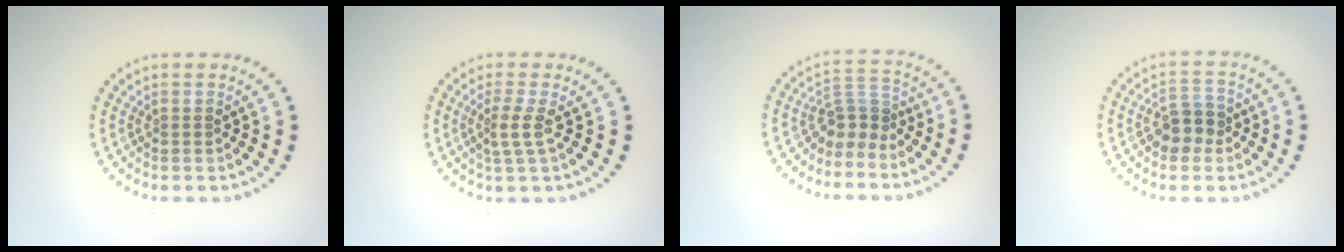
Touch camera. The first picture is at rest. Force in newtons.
{"total": 1.9, "press": 1.3, "slide": 1.3}
{"total": 2.7, "press": 1.8, "slide": 2.0}
{"total": 2.7, "press": 2.6, "slide": 0.9}